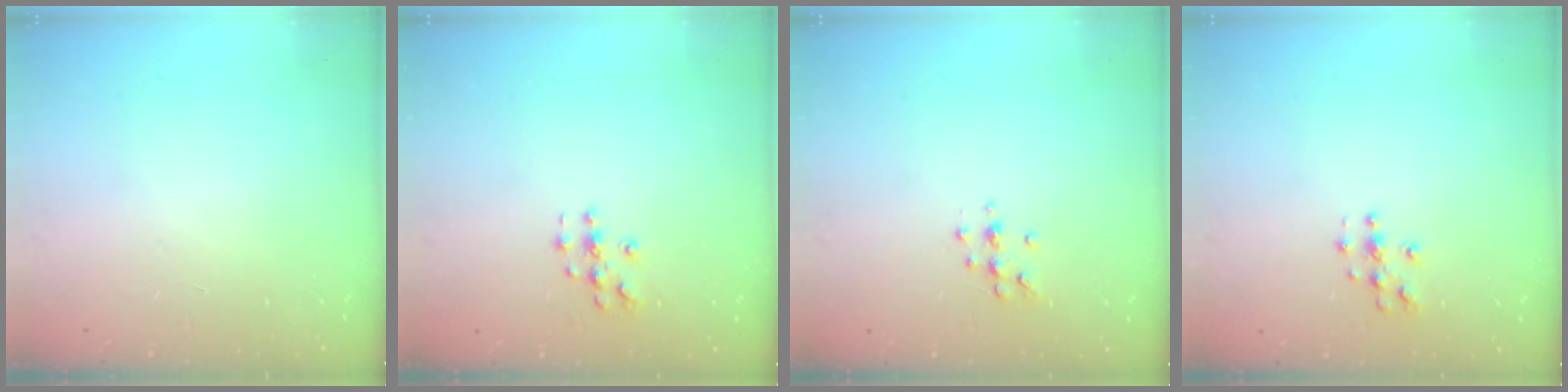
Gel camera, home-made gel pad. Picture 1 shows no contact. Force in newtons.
{"total": 4.3, "press": 4.3, "slide": 0.6}
{"total": 7.3, "press": 7.2, "slide": 1.2}
{"total": 3.8, "press": 3.8, "slide": 0.2}